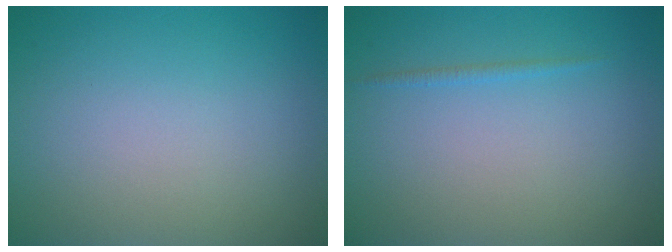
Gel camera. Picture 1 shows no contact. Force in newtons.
{"total": 0.6, "press": 0.6, "slide": 0.1}